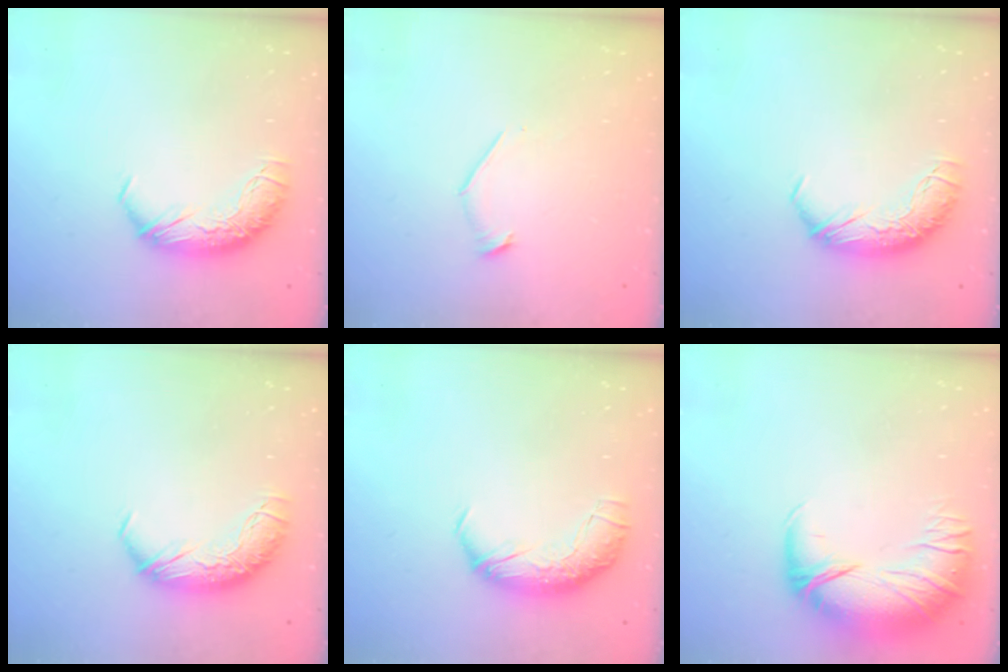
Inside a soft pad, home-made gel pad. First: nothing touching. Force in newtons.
{"total": 7.4, "press": 7.3, "slide": 0.7}
{"total": 0.0}
{"total": 0.0}
{"total": 2.3, "press": 0.9, "slide": 2.2}
{"total": 2.9, "press": 0.7, "slide": 2.9}